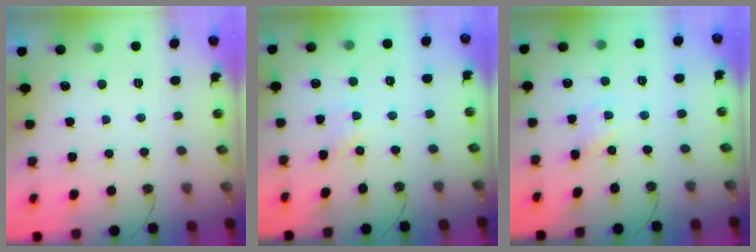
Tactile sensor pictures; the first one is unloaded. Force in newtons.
{"total": 2.0, "press": 2.0, "slide": 0.2}
{"total": 1.9, "press": 1.9, "slide": 0.2}